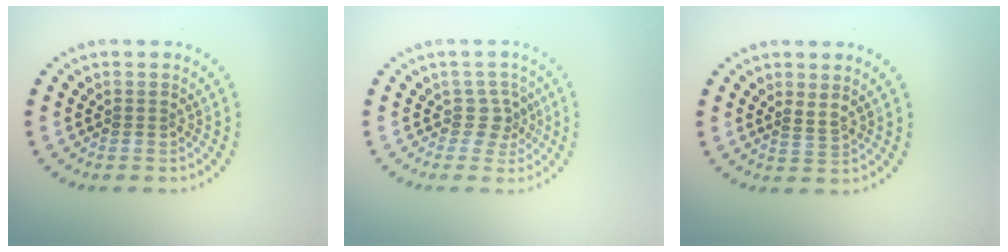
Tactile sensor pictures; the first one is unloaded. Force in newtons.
{"total": 2.0, "press": 1.5, "slide": 1.3}
{"total": 1.1, "press": 0.8, "slide": 0.8}